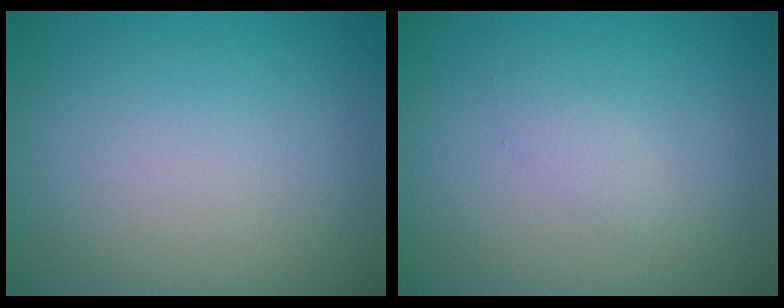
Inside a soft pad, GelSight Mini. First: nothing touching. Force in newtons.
{"total": 1.1, "press": 1.1, "slide": 0.0}